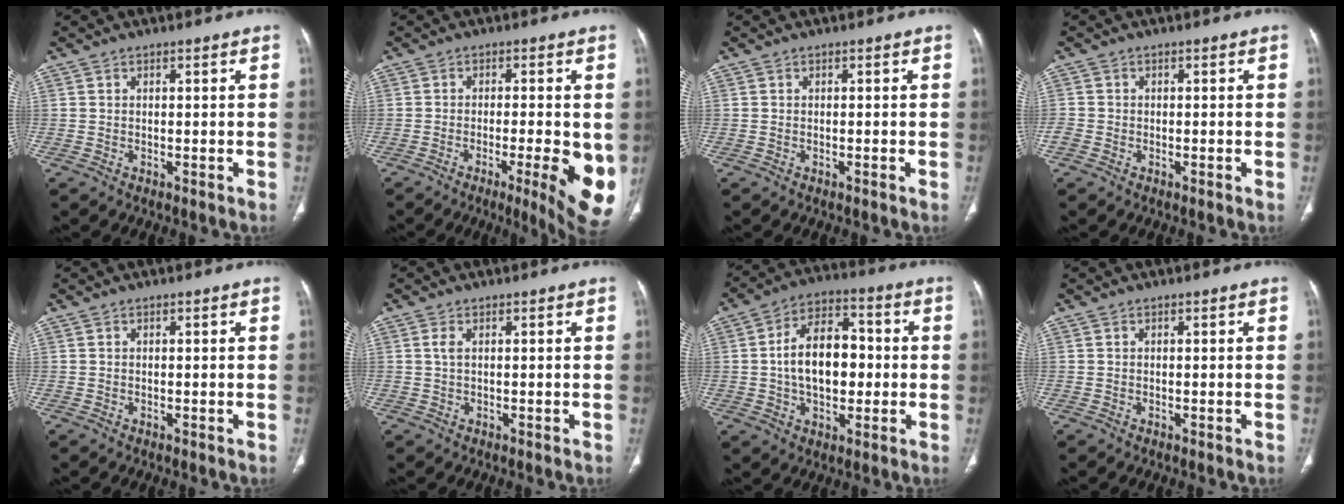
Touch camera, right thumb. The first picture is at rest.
{"total": 11.8, "force": [-3.2, 2.6, 11.1], "torque": [-0.132, -0.018, -0.041]}
{"total": 0.0}
{"total": 1.9, "force": [-0.8, 1.5, 0.7], "torque": [-0.017, 0.001, -0.020]}
{"total": 0.0}
{"total": 1.2, "force": [0.3, 0.5, 1.0], "torque": [-0.028, 0.005, 0.007]}
{"total": 13.8, "force": [-0.1, 8.6, 10.8], "torque": [-0.153, 0.028, -0.005]}
{"total": 0.0}